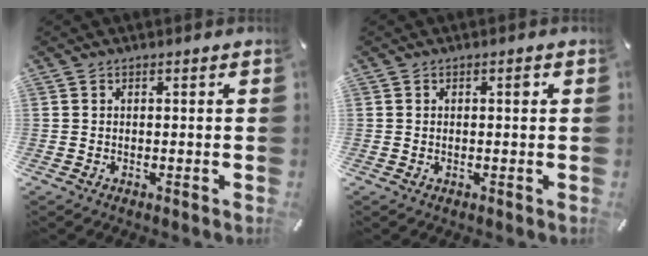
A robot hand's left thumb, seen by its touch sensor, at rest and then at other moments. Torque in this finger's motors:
{"motor_torque": [0.05, 0.33, -0.26, -0.16, 0.11]}